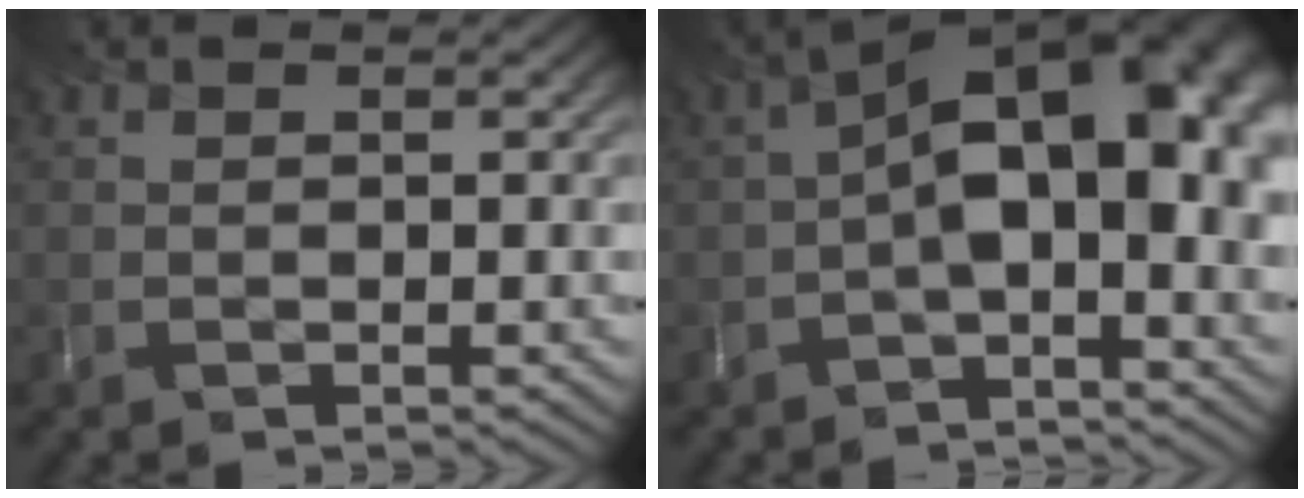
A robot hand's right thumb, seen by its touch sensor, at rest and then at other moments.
{"total": 11.7, "force": [-0.9, 6.0, 10.0], "torque": [-0.165, 0.003, -0.016]}